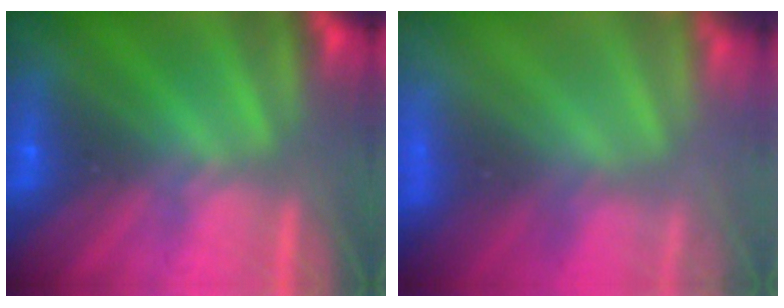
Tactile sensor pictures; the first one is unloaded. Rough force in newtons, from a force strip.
{"total": 8.4}